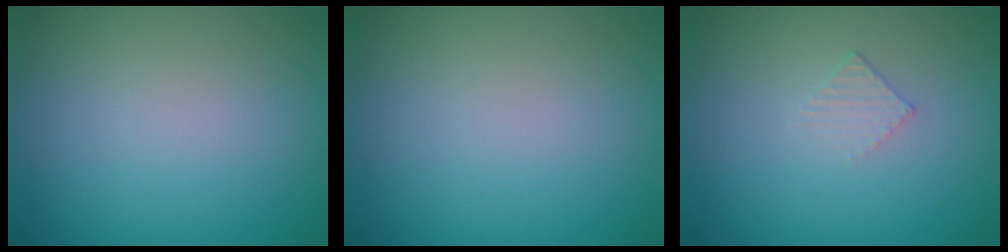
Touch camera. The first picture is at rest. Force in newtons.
{"total": 0.0}
{"total": 1.1, "press": 1.1, "slide": 0.0}